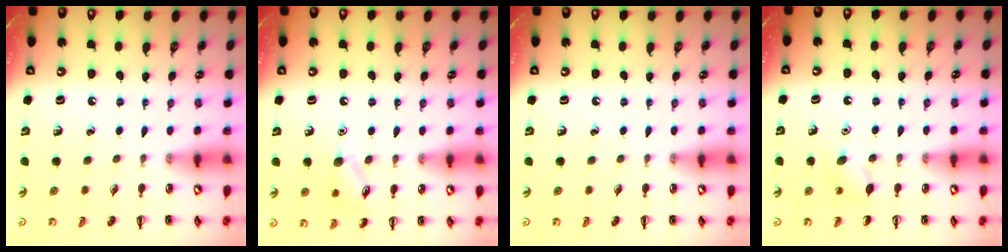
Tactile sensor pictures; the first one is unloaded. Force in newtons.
{"total": 8.8, "press": 8.7, "slide": 1.0}
{"total": 0.0}
{"total": 5.5, "press": 5.3, "slide": 1.5}